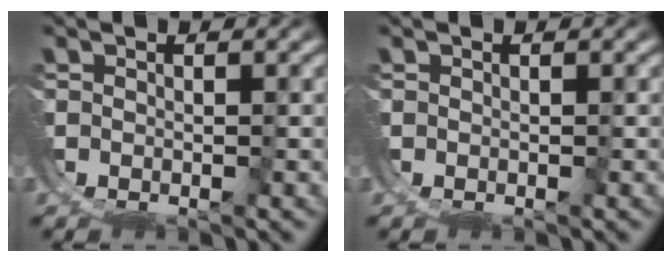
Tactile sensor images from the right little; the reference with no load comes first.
{"total": 0.0}